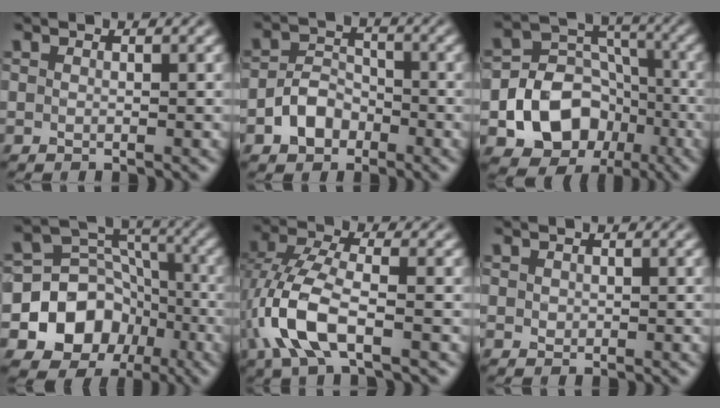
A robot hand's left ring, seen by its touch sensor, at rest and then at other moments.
{"total": 3.5, "force": [-1.8, 2.6, 1.6], "torque": [-0.026, 0.006, -0.037]}
{"total": 10.6, "force": [-4.0, 8.6, 4.8], "torque": [-0.070, -0.002, -0.089]}
{"total": 9.6, "force": [-3.6, 8.0, 4.0], "torque": [-0.067, 0.004, -0.075]}
{"total": 6.9, "force": [-2.2, 2.9, 5.8], "torque": [-0.141, 0.007, -0.051]}
{"total": 0.6, "force": [0.2, 0.5, 0.1], "torque": [-0.001, -0.002, 0.005]}